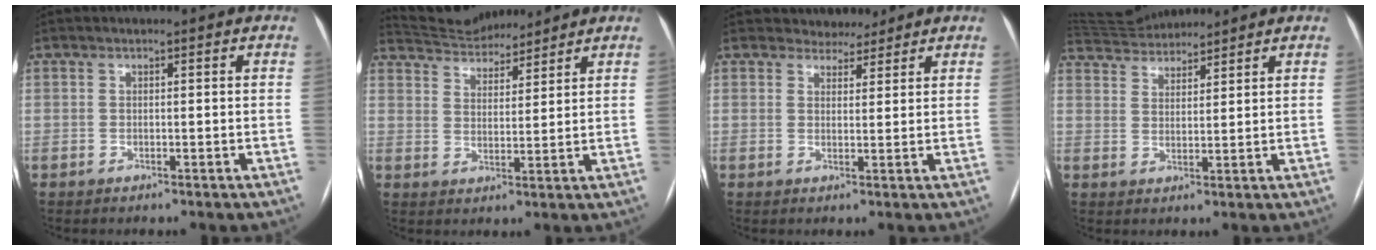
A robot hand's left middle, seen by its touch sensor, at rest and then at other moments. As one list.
[{"total": 9.3, "force": [9.1, 1.6, 1.4], "torque": [-0.033, 0.019, 0.157]}, {"total": 3.4, "force": [3.1, 1.4, -0.2], "torque": [0.005, 0.002, 0.045]}, {"total": 7.9, "force": [7.8, 1.0, 1.2], "torque": [-0.030, 0.027, 0.137]}]